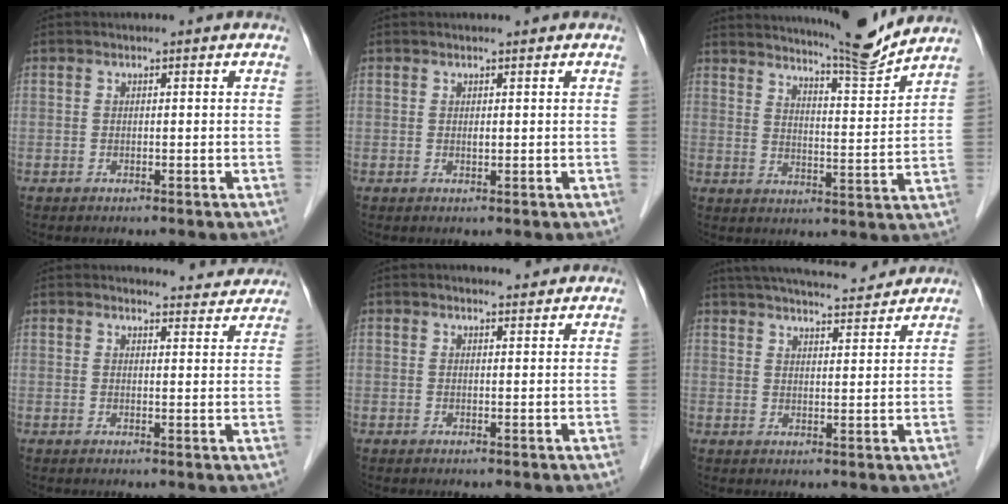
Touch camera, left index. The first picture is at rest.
{"total": 0.8, "force": [0.5, 0.3, 0.6], "torque": [-0.014, 0.001, 0.009]}
{"total": 11.1, "force": [10.6, -1.1, 3.2], "torque": [-0.058, -0.026, 0.153]}
{"total": 6.6, "force": [6.5, 1.2, 0.0], "torque": [0.013, -0.007, 0.059]}
{"total": 2.1, "force": [2.1, 0.4, 0.3], "torque": [-0.011, 0.003, 0.029]}
{"total": 14.6, "force": [13.4, 2.1, 5.3], "torque": [-0.083, 0.025, 0.192]}